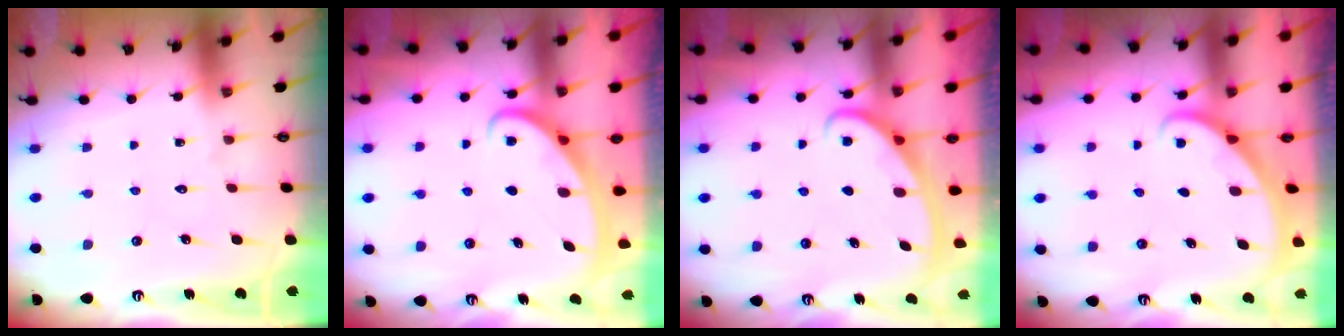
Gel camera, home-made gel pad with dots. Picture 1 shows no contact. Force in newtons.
{"total": 2.5, "press": 2.5, "slide": 0.4}
{"total": 3.0, "press": 3.0, "slide": 0.4}
{"total": 1.9, "press": 1.9, "slide": 0.1}